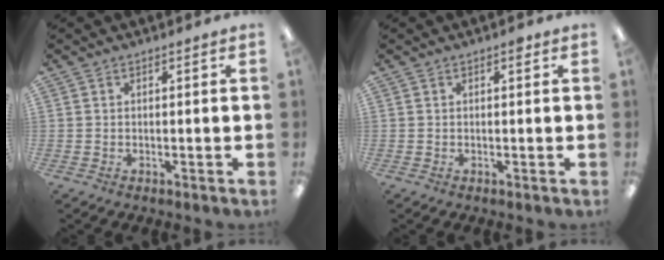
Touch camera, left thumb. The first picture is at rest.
{"total": 0.9, "force": [0.4, 0.3, 0.8], "torque": [-0.010, 0.000, 0.005]}